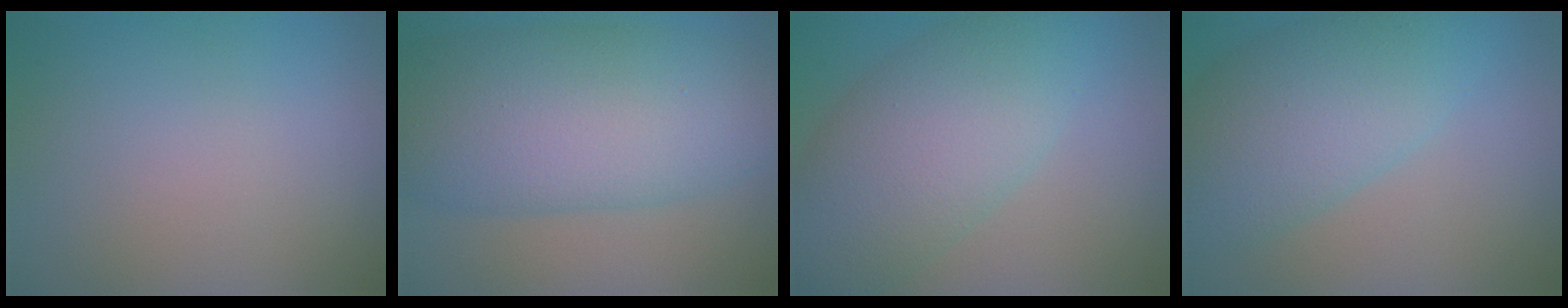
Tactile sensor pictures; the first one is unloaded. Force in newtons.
{"total": 11.5, "press": 11.5, "slide": 0.2}
{"total": 8.1, "press": 8.1, "slide": 0.1}
{"total": 7.8, "press": 7.7, "slide": 0.3}